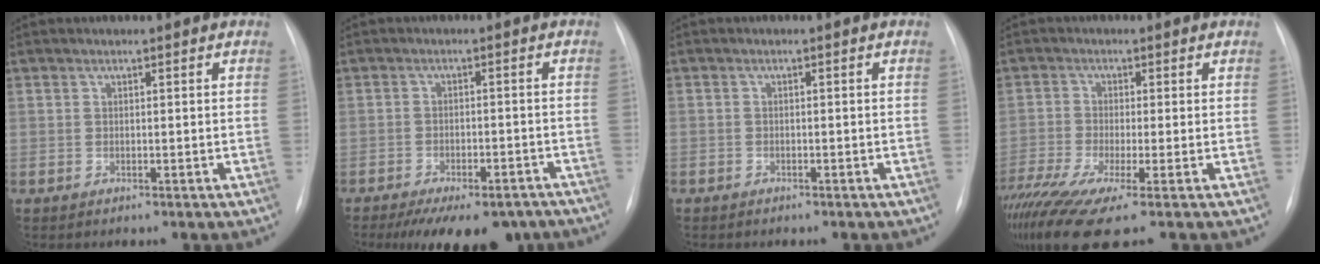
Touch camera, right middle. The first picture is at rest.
{"total": 15.0, "force": [-11.5, 6.3, 7.3], "torque": [-0.112, -0.006, -0.147]}
{"total": 1.0, "force": [-0.7, 0.7, 0.1], "torque": [-0.007, 0.003, -0.010]}
{"total": 10.2, "force": [-7.0, 0.6, 7.4], "torque": [-0.137, -0.029, -0.126]}